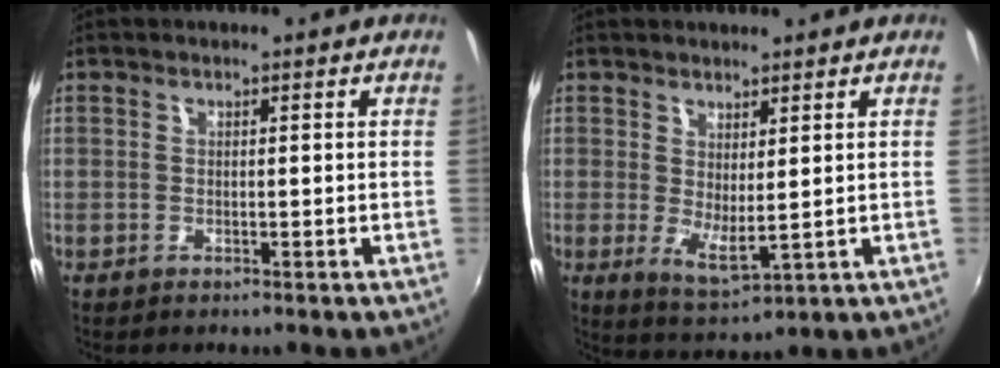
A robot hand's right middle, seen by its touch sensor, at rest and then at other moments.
{"total": 4.8, "force": [1.3, 1.8, 4.3], "torque": [-0.072, -0.017, 0.026]}